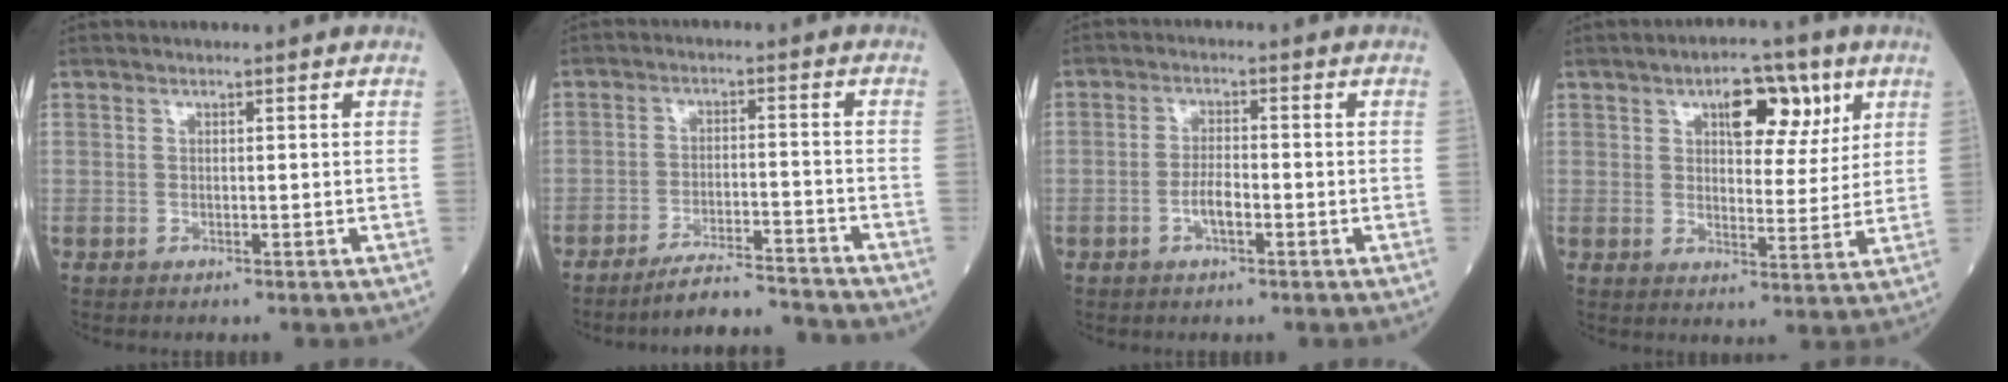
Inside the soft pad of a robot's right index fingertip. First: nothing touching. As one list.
[{"total": 8.7, "force": [-8.4, -0.3, 2.1], "torque": [-0.027, 0.000, -0.141]}, {"total": 3.2, "force": [-1.3, 0.9, 2.8], "torque": [-0.053, 0.003, -0.024]}, {"total": 8.7, "force": [4.2, 3.8, 6.5], "torque": [-0.087, 0.011, 0.061]}]